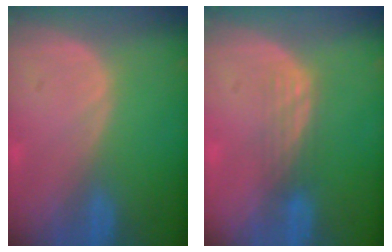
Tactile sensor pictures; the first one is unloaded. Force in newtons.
{"total": 2.9, "press": 2.5, "slide": 1.5}